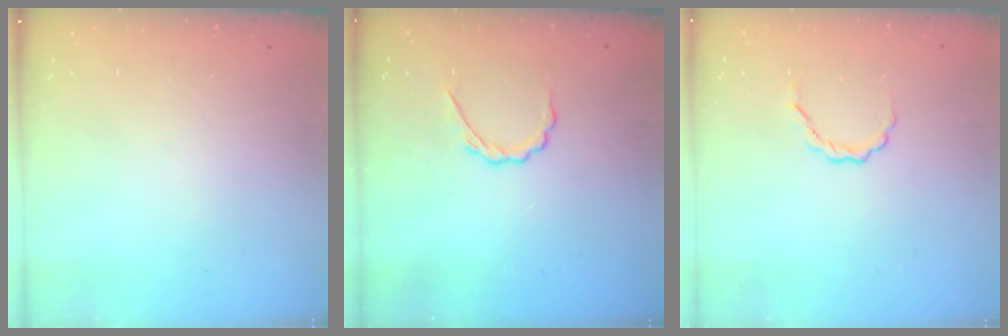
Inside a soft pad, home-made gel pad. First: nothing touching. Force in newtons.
{"total": 2.7, "press": 2.6, "slide": 0.8}
{"total": 3.3, "press": 3.2, "slide": 0.7}